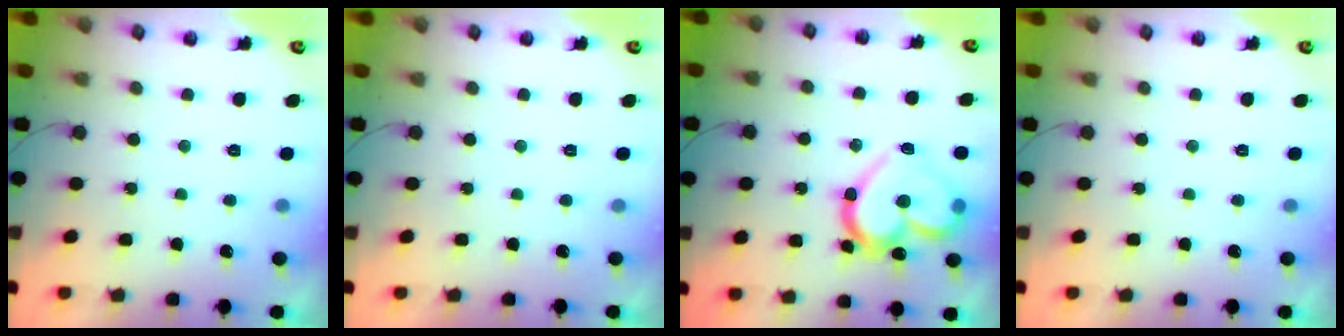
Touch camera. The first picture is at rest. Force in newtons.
{"total": 1.7, "press": 1.6, "slide": 0.1}
{"total": 18.5, "press": 18.3, "slide": 2.3}
{"total": 0.0}